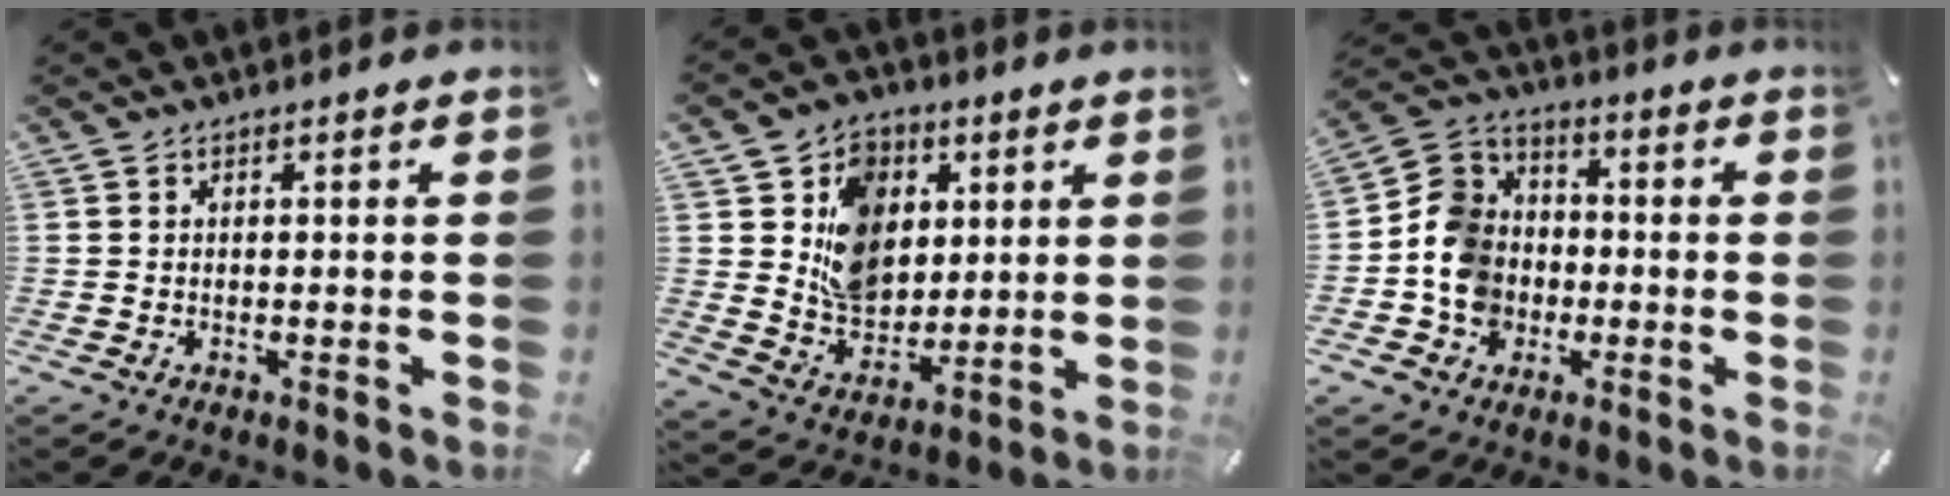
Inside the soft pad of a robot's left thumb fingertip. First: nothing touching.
{"total": 12.2, "force": [3.3, 10.6, 5.0], "torque": [-0.087, -0.010, 0.068]}
{"total": 11.3, "force": [-2.9, 10.2, 4.0], "torque": [-0.088, 0.032, -0.051]}